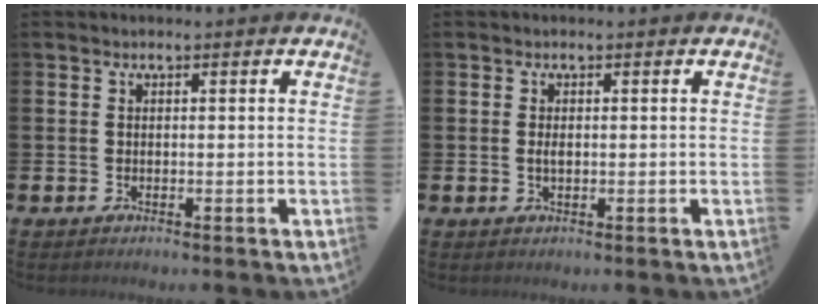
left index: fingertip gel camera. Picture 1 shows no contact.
{"total": 1.0, "force": [0.0, 0.5, 0.8], "torque": [-0.011, 0.001, -0.003]}